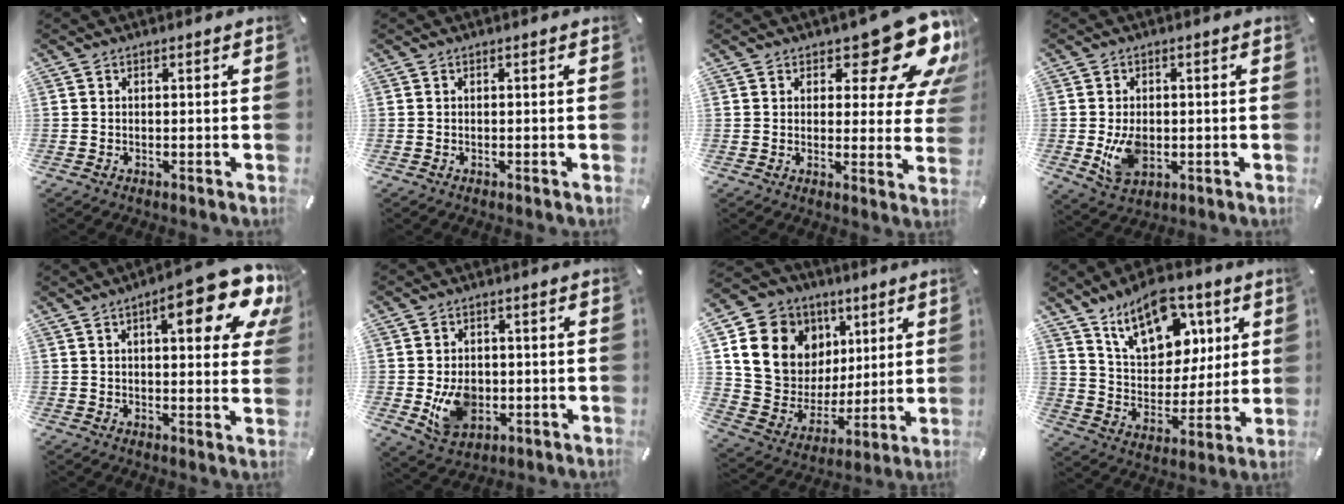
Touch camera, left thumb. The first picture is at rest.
{"total": 0.0}
{"total": 15.6, "force": [9.8, 6.5, 10.2], "torque": [-0.115, -0.078, 0.160]}
{"total": 7.0, "force": [-0.6, 5.1, 4.8], "torque": [-0.093, -0.005, -0.011]}
{"total": 16.5, "force": [8.7, 5.2, 13.0], "torque": [-0.179, -0.047, 0.134]}
{"total": 8.6, "force": [-0.9, 7.1, 4.8], "torque": [-0.080, 0.001, -0.015]}
{"total": 16.5, "force": [6.6, 14.2, 5.1], "torque": [-0.090, -0.041, 0.146]}
{"total": 16.4, "force": [9.8, 10.1, 8.4], "torque": [-0.136, -0.049, 0.181]}